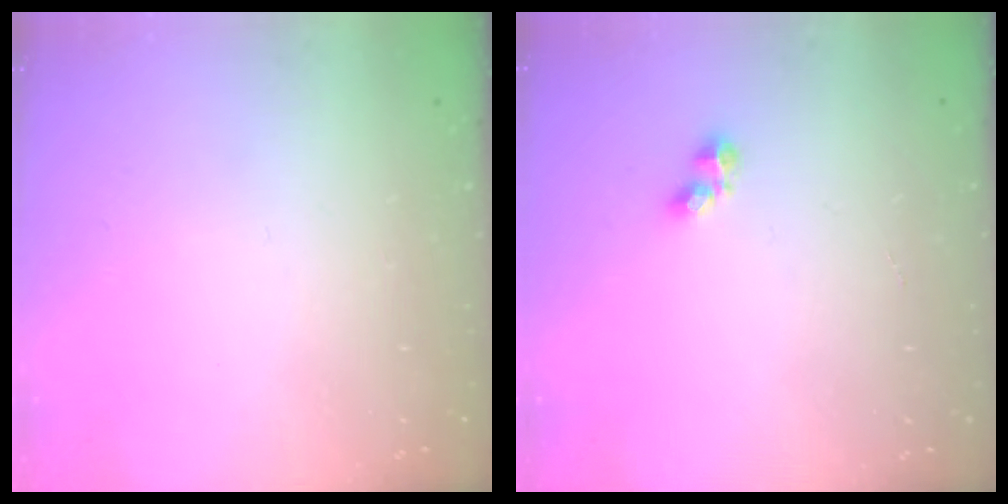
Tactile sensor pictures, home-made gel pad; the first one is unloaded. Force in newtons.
{"total": 2.6, "press": 2.5, "slide": 0.5}